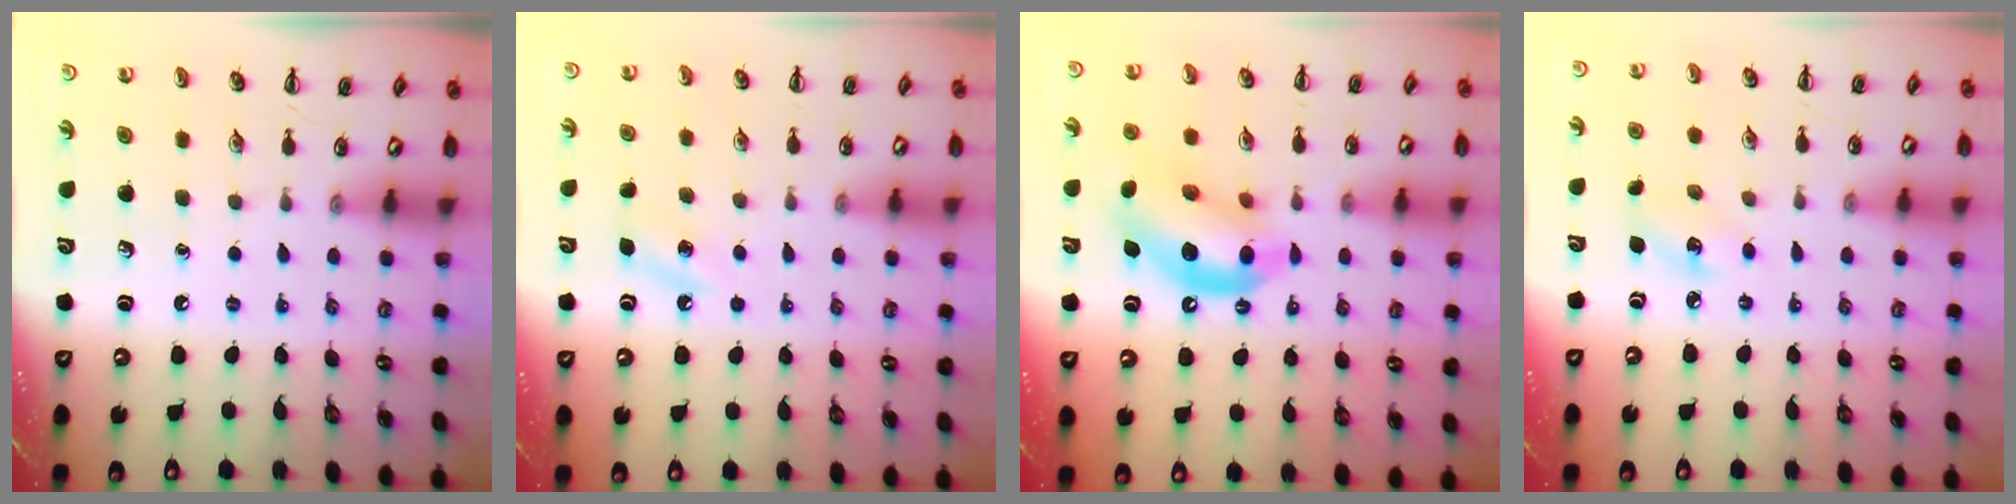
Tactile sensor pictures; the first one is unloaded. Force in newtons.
{"total": 4.5, "press": 4.3, "slide": 1.4}
{"total": 13.8, "press": 13.3, "slide": 3.4}
{"total": 5.6, "press": 5.4, "slide": 1.4}